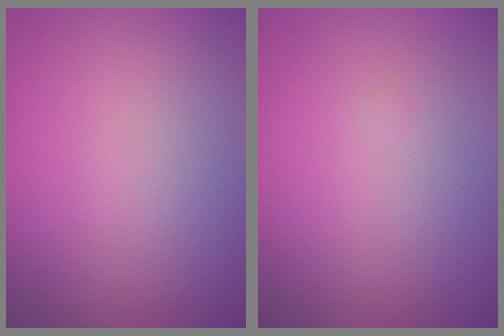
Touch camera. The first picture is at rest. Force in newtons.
{"total": 0.0}